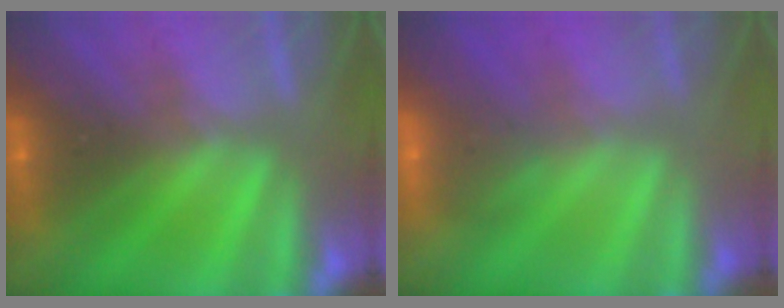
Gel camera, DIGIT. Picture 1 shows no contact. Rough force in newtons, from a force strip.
{"total": 2.9}